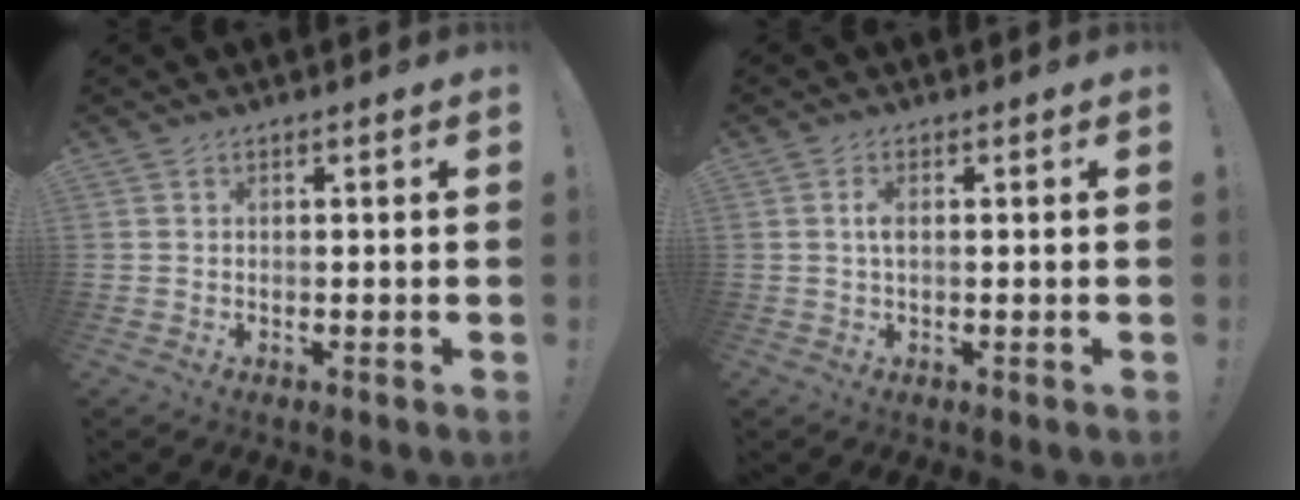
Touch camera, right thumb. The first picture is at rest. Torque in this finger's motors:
{"motor_torque": [0.26, 0.08, 0.52, -0.43, -0.02]}